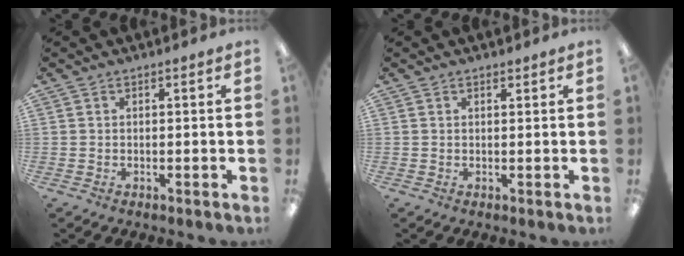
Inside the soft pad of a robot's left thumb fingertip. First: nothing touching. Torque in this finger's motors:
{"motor_torque": [0.15, -0.23, -0.31, 0.17, 0.00]}